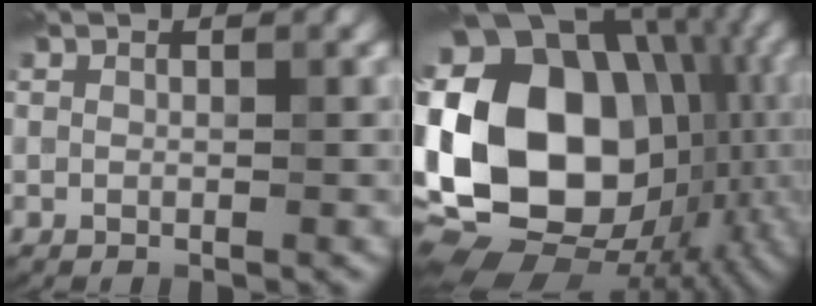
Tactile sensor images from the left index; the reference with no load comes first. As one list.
[{"total": 20.2, "force": [-0.3, 14.7, 13.9], "torque": [-0.258, 0.017, 0.014]}]